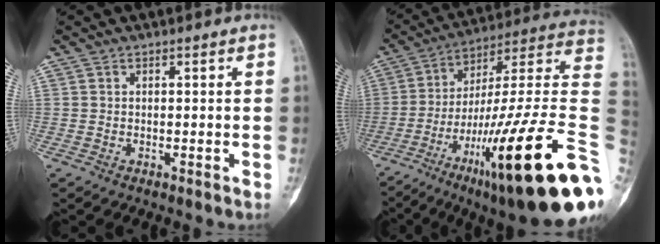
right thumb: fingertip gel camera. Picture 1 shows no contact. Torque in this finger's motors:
{"motor_torque": [3.55, 1.46, 1.68, -1.09, 0.65]}